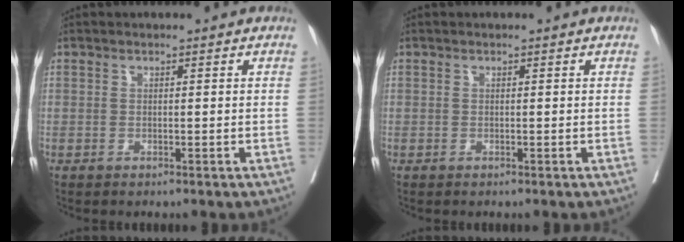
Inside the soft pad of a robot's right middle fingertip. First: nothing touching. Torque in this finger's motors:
{"motor_torque": [0.18, -0.18, -0.03, 0.00]}